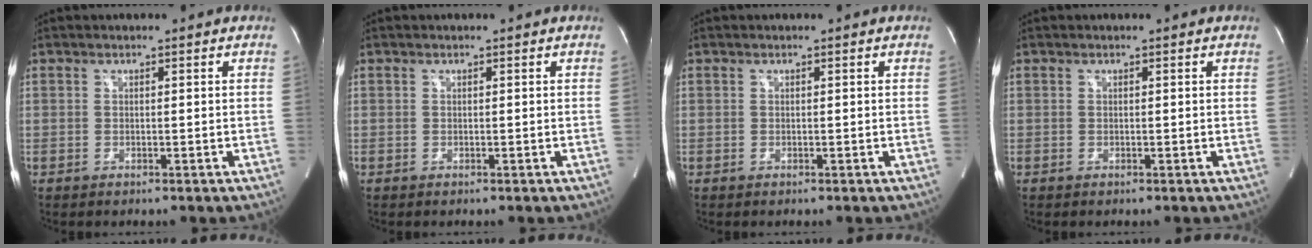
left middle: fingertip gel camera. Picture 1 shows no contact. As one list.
[{"total": 0.0}, {"total": 0.0}, {"total": 0.0}]